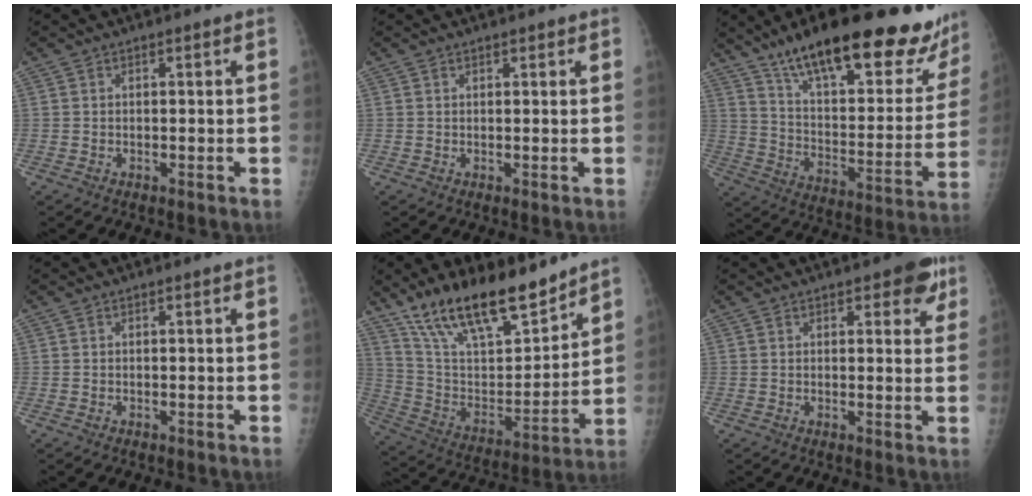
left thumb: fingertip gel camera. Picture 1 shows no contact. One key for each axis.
{"total": 0.8, "fx": 0.6, "fy": 0.4, "fz": 0.2, "tx": 0.001, "ty": -0.004, "tz": 0.007}
{"total": 31.7, "fx": 22.9, "fy": 8.8, "fz": 20.1, "tx": -0.263, "ty": -0.077, "tz": 0.336}
{"total": 0.0}
{"total": 21.1, "fx": 16.2, "fy": 6.7, "fz": 11.6, "tx": -0.171, "ty": -0.079, "tz": 0.294}
{"total": 5.4, "fx": 3.0, "fy": 2.6, "fz": 3.7, "tx": -0.014, "ty": -0.009, "tz": 0.030}